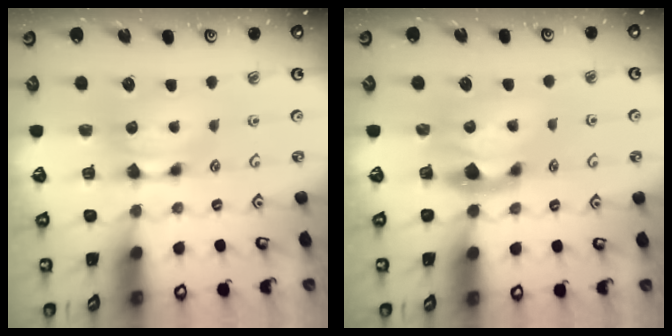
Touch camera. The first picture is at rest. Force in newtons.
{"total": 2.9, "press": 2.5, "slide": 1.5}